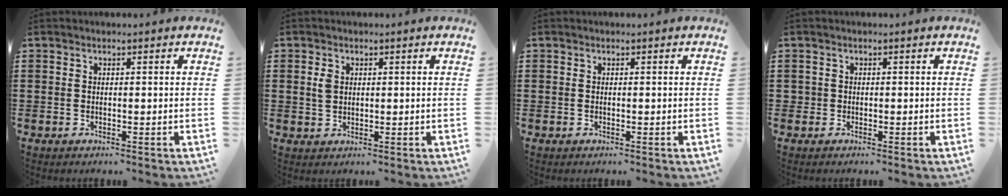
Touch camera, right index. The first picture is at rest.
{"total": 2.0, "force": [0.5, 1.4, 1.3], "torque": [-0.031, 0.005, 0.010]}
{"total": 0.0}
{"total": 0.8, "force": [-0.5, 0.7, 0.0], "torque": [-0.002, 0.002, -0.012]}